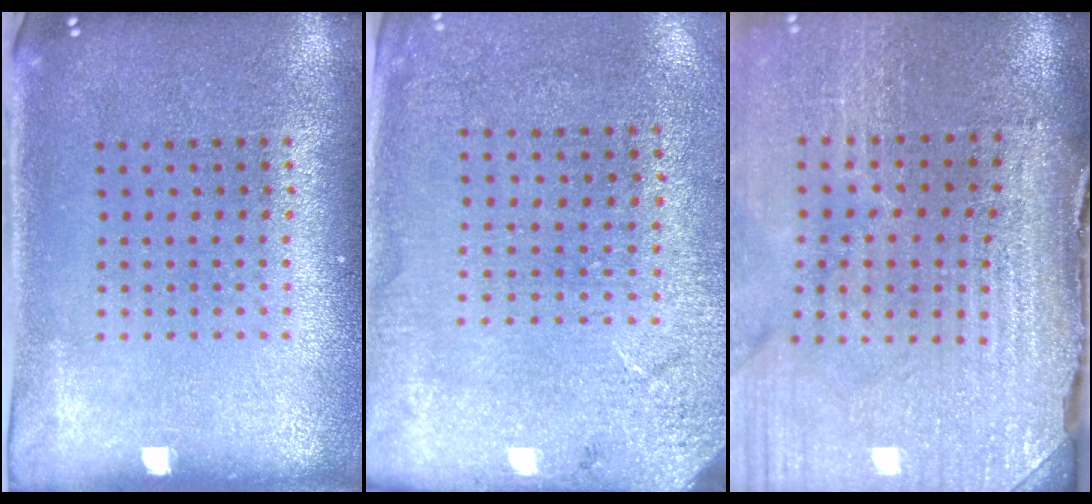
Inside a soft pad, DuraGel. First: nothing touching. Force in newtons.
{"total": 2.6, "press": 2.3, "slide": 1.0}
{"total": 4.4, "press": 3.9, "slide": 2.2}